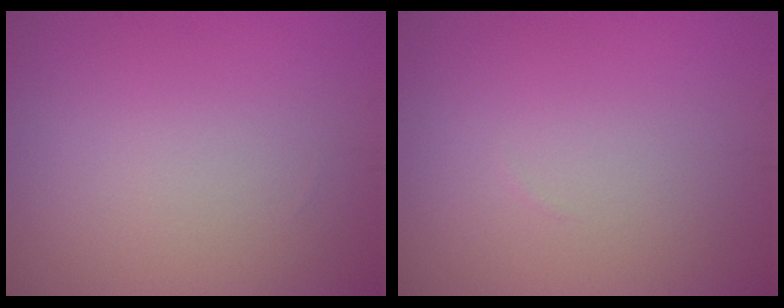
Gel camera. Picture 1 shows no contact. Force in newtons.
{"total": 0.0}